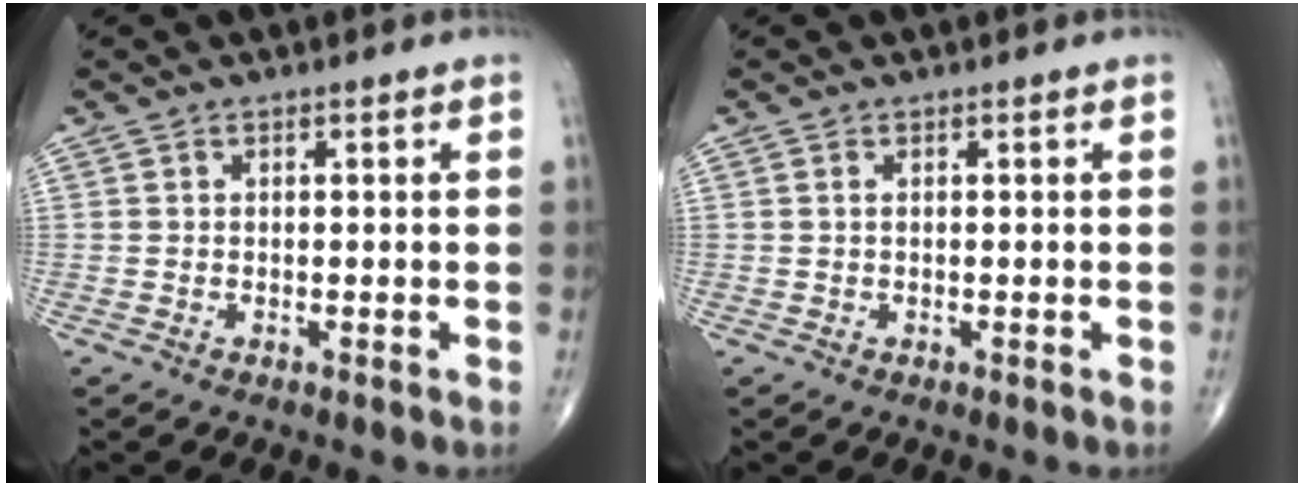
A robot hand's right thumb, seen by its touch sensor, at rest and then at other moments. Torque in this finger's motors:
{"motor_torque": [-0.24, 0.19, 0.10, 0.26, -0.01]}